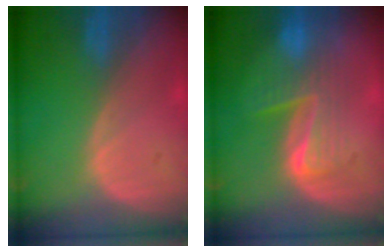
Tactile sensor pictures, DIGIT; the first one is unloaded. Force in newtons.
{"total": 6.5, "press": 6.4, "slide": 1.2}